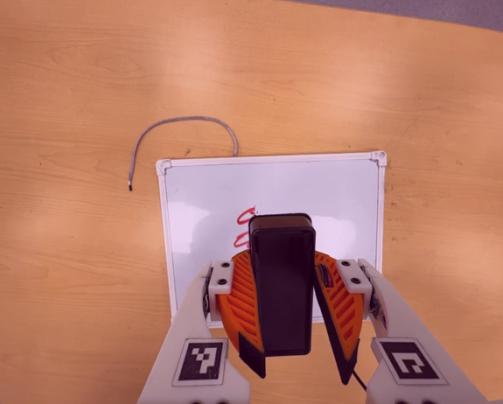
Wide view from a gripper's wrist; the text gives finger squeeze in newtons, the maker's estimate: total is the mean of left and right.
{"total": 8.8, "left": 9.1, "right": 8.6}